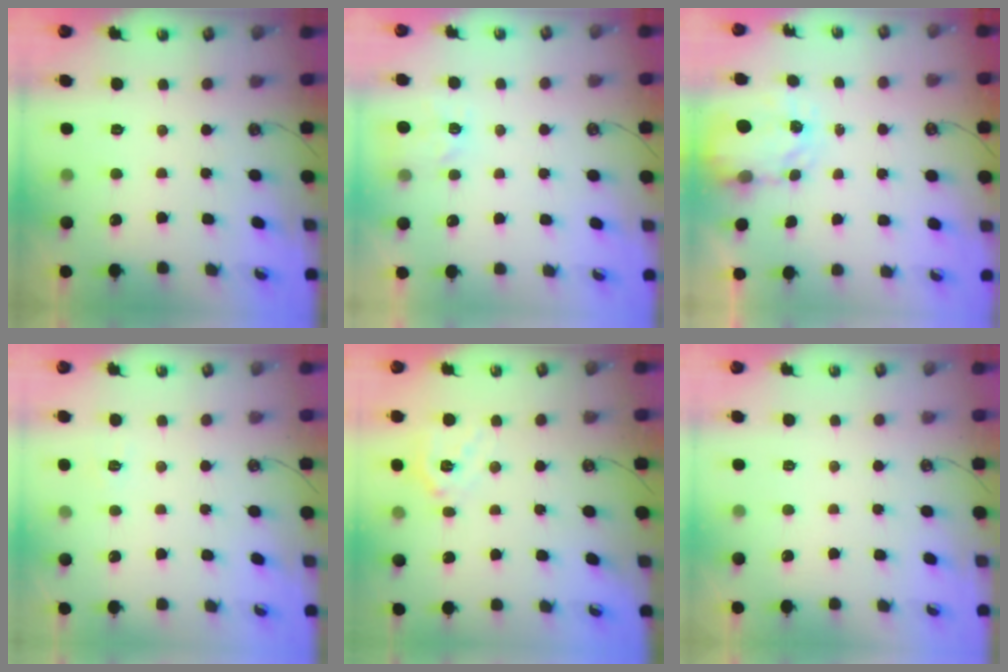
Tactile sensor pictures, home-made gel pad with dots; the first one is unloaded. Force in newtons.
{"total": 2.9, "press": 2.8, "slide": 0.4}
{"total": 3.5, "press": 3.5, "slide": 0.4}
{"total": 4.2, "press": 4.2, "slide": 0.6}
{"total": 13.3, "press": 13.1, "slide": 2.0}
{"total": 0.0}